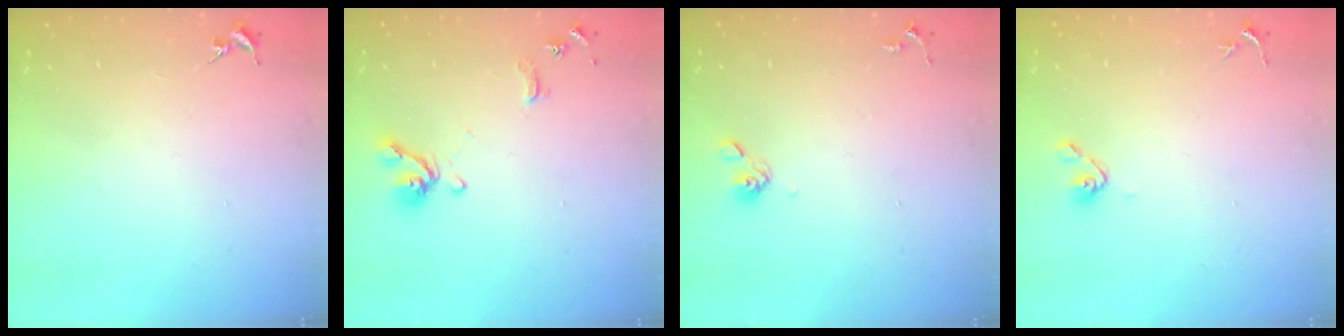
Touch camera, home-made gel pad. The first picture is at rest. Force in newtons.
{"total": 11.5, "press": 11.4, "slide": 1.6}
{"total": 6.3, "press": 6.0, "slide": 2.1}
{"total": 5.9, "press": 5.4, "slide": 2.4}